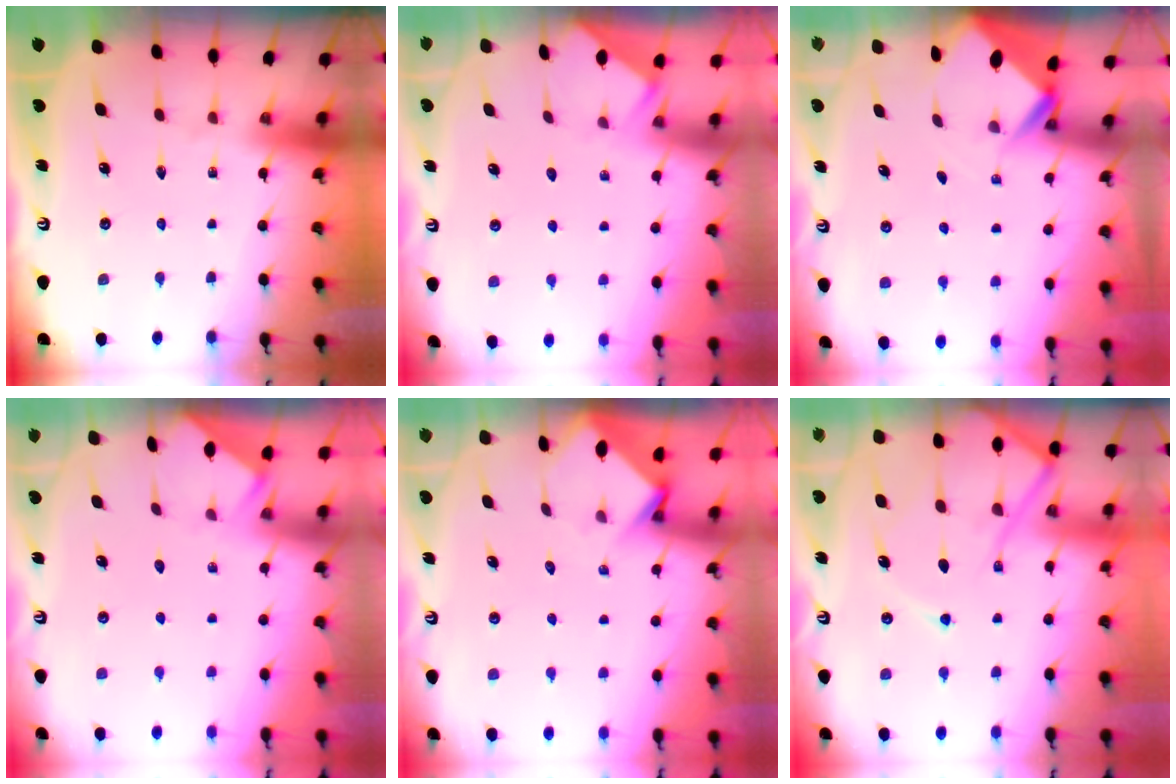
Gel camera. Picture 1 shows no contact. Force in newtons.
{"total": 1.9, "press": 1.9, "slide": 0.3}
{"total": 2.5, "press": 2.5, "slide": 0.1}
{"total": 1.9, "press": 1.9, "slide": 0.3}
{"total": 3.6, "press": 3.5, "slide": 0.2}
{"total": 12.9, "press": 12.9, "slide": 1.5}